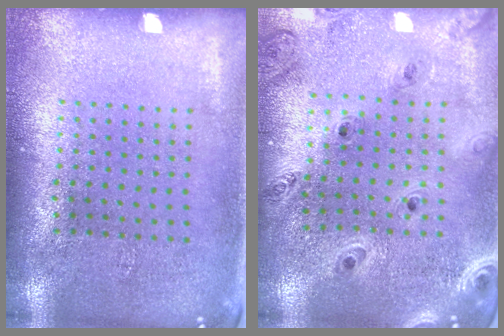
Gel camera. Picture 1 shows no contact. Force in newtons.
{"total": 1.2, "press": 1.2, "slide": 0.2}